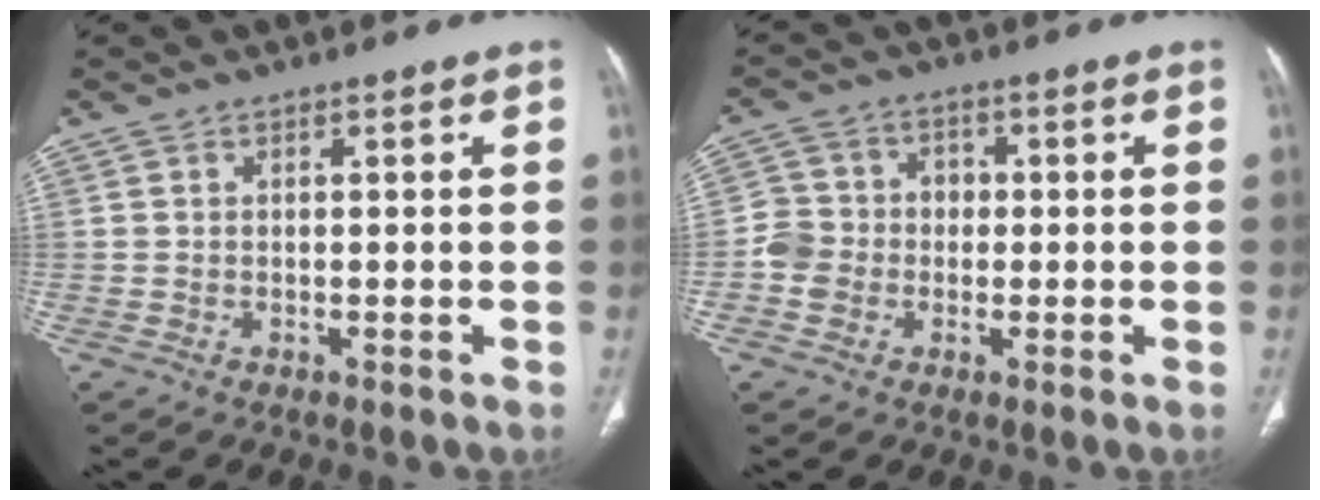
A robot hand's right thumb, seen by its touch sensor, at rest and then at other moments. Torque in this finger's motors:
{"motor_torque": [-0.02, -0.19, 0.43, 0.21, 0.00]}